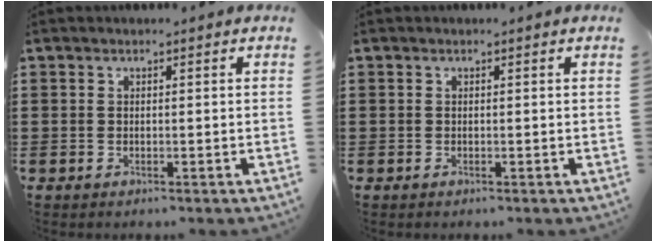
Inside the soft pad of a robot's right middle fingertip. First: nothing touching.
{"total": 0.0}